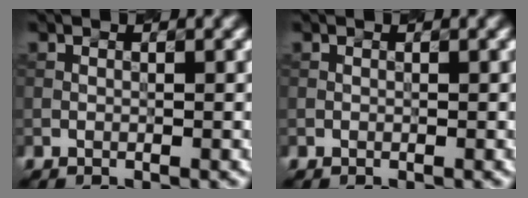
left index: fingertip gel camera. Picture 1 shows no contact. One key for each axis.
{"total": 0.0}